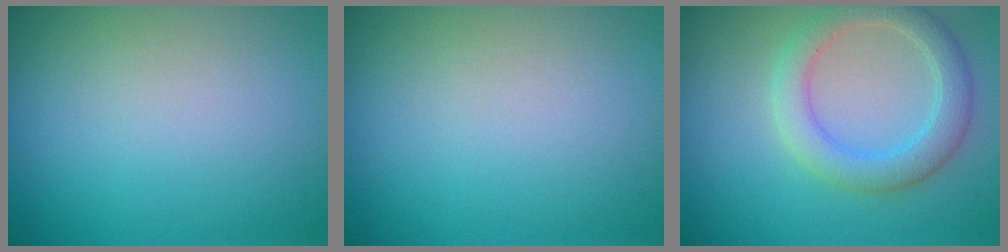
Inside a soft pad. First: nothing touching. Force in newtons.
{"total": 0.0}
{"total": 3.8, "press": 3.8, "slide": 0.3}